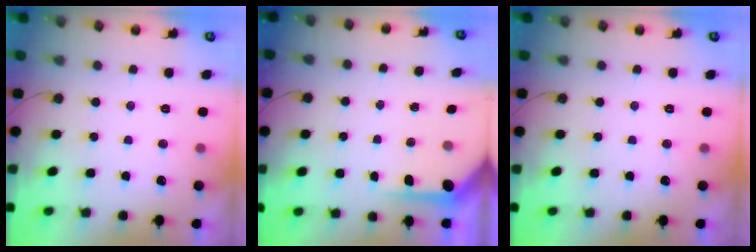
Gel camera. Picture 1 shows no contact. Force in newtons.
{"total": 5.1, "press": 5.1, "slide": 0.5}
{"total": 0.0}